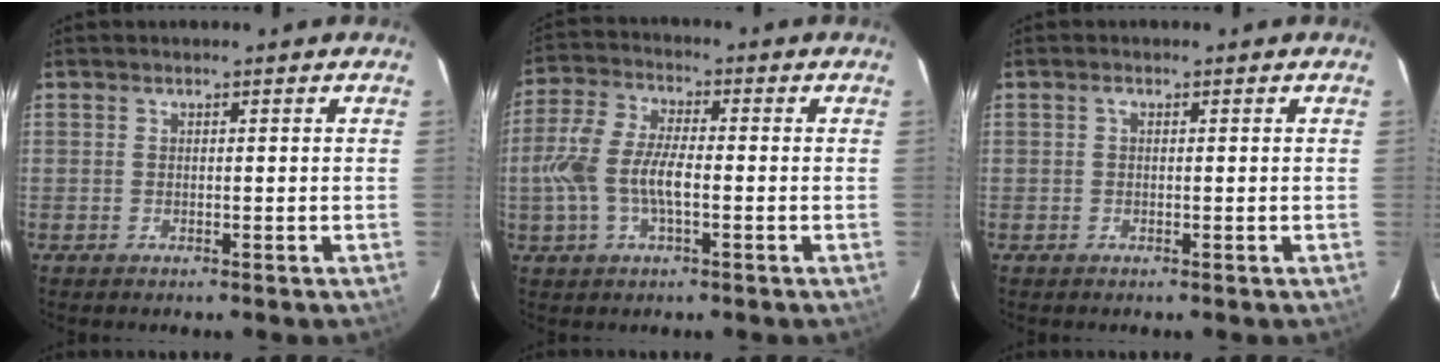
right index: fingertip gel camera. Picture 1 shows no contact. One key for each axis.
{"total": 10.3, "fx": -1.7, "fy": 4.4, "fz": 9.1, "tx": -0.198, "ty": 0.008, "tz": -0.035}
{"total": 0.6, "fx": 0.1, "fy": 0.4, "fz": 0.4, "tx": -0.008, "ty": 0.004, "tz": 0.000}